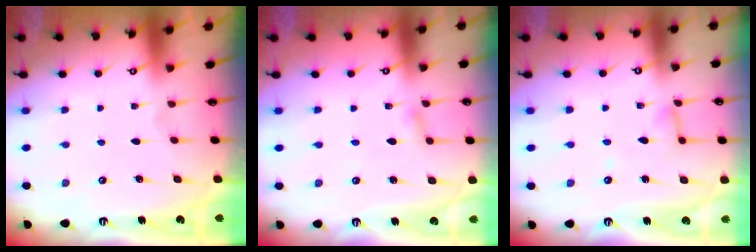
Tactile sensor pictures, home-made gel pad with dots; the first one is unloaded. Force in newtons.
{"total": 2.8, "press": 2.8, "slide": 0.3}
{"total": 5.0, "press": 5.0, "slide": 0.3}